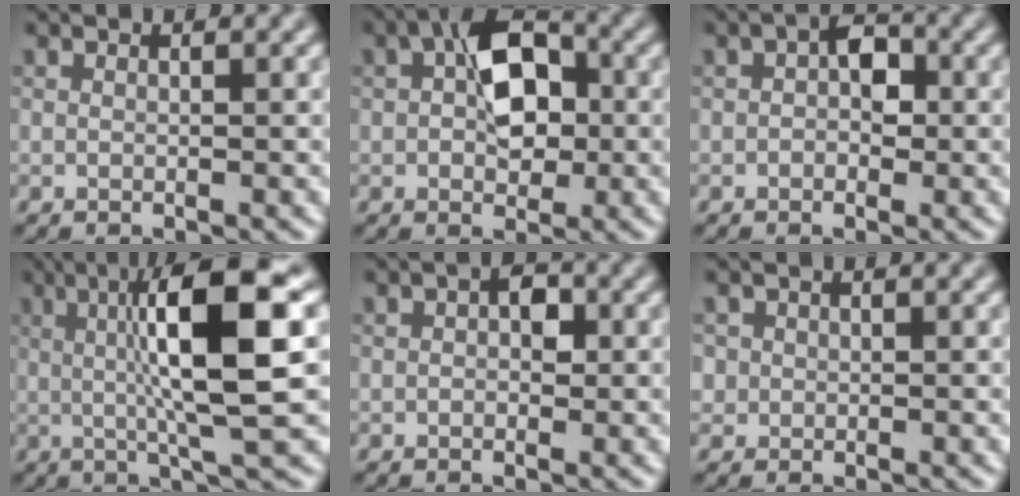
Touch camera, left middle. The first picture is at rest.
{"total": 6.3, "force": [0.9, 4.0, 4.8], "torque": [-0.081, 0.015, 0.005]}
{"total": 3.1, "force": [0.3, 2.0, 2.3], "torque": [-0.035, 0.011, 0.000]}
{"total": 9.7, "force": [1.5, 1.7, 9.4], "torque": [-0.133, 0.008, 0.026]}
{"total": 2.3, "force": [0.3, 1.4, 1.7], "torque": [-0.023, 0.007, 0.002]}
{"total": 0.8, "force": [0.1, 0.7, -0.3], "torque": [0.012, -0.005, 0.004]}